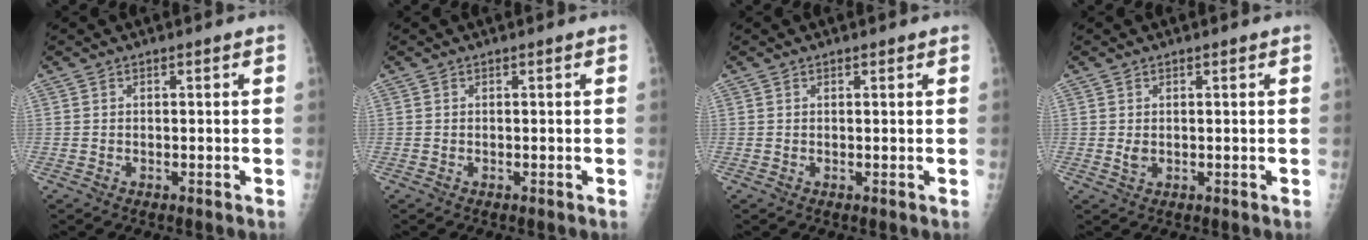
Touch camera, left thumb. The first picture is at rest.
{"total": 0.0}
{"total": 0.6, "force": [0.5, 0.3, 0.4], "torque": [-0.006, -0.002, 0.006]}
{"total": 1.5, "force": [0.3, 1.0, 1.0], "torque": [-0.014, -0.003, 0.008]}